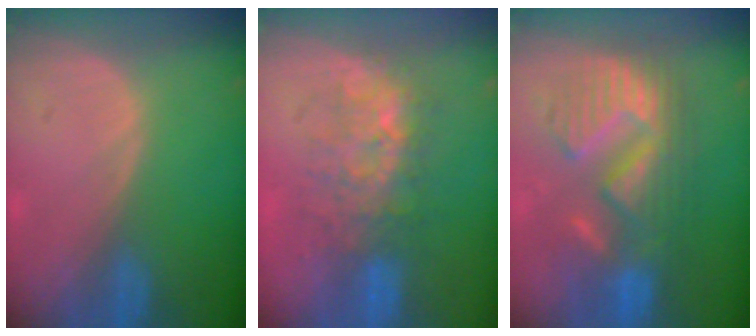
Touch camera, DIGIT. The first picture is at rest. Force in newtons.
{"total": 7.7, "press": 7.5, "slide": 1.5}
{"total": 11.0, "press": 11.0, "slide": 1.0}